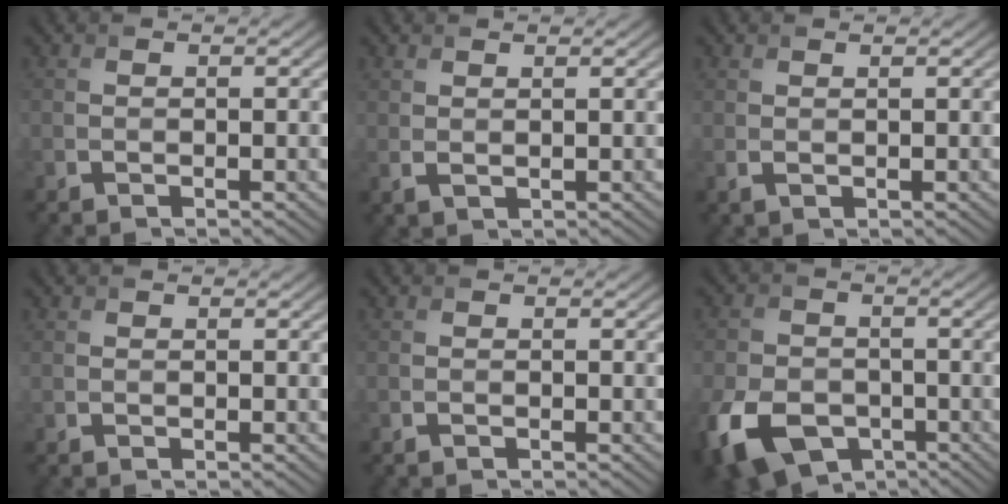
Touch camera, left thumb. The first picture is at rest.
{"total": 1.4, "force": [1.2, 0.3, 0.6], "torque": [-0.017, -0.001, 0.030]}
{"total": 1.1, "force": [0.6, 0.5, 0.7], "torque": [-0.024, -0.001, 0.017]}
{"total": 0.0}
{"total": 0.0}
{"total": 11.0, "force": [-5.0, 7.2, 6.6], "torque": [-0.170, -0.035, -0.093]}